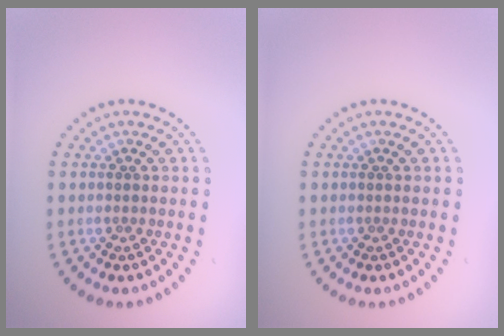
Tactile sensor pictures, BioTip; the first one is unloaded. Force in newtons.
{"total": 0.0}